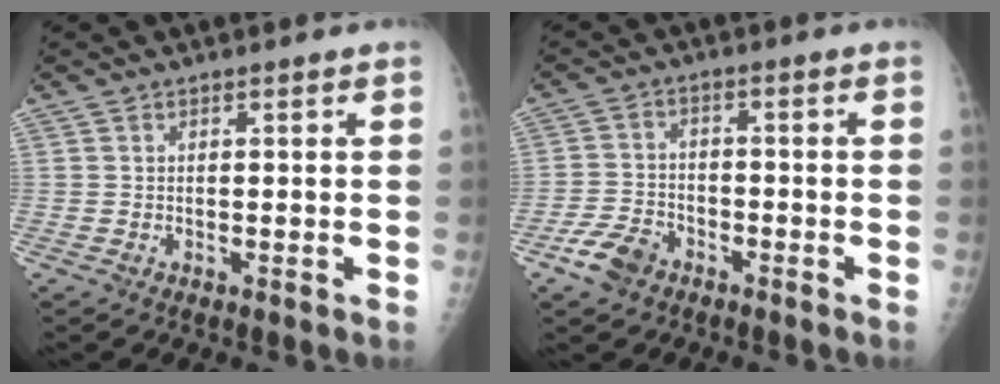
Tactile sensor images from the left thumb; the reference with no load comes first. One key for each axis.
{"total": 6.2, "fx": -4.0, "fy": 3.8, "fz": 2.8, "tx": -0.049, "ty": 0.020, "tz": -0.073}